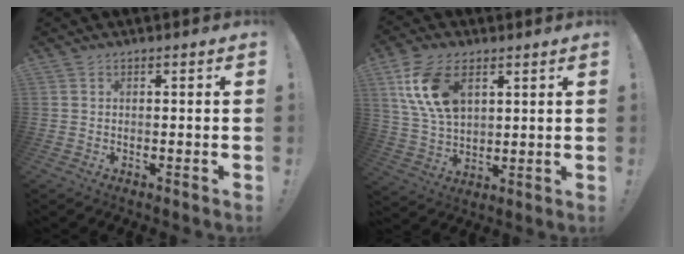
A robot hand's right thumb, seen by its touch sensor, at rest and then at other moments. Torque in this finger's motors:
{"motor_torque": [-0.05, 0.37, 0.32, 0.44, 0.12]}